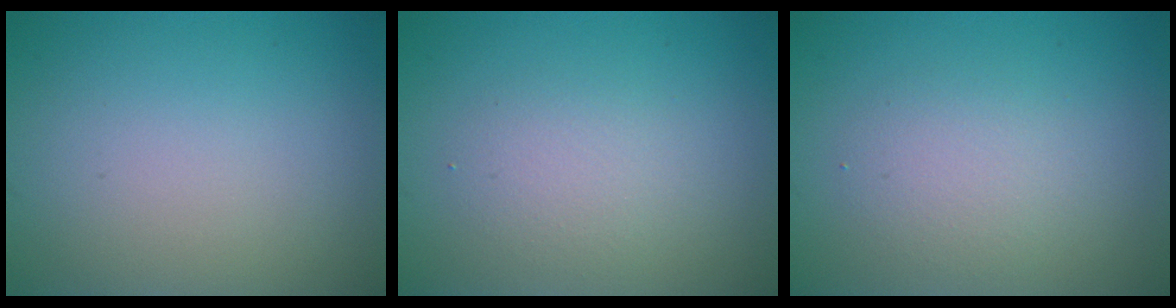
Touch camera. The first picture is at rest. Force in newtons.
{"total": 2.1, "press": 2.1, "slide": 0.1}
{"total": 2.4, "press": 2.4, "slide": 0.2}